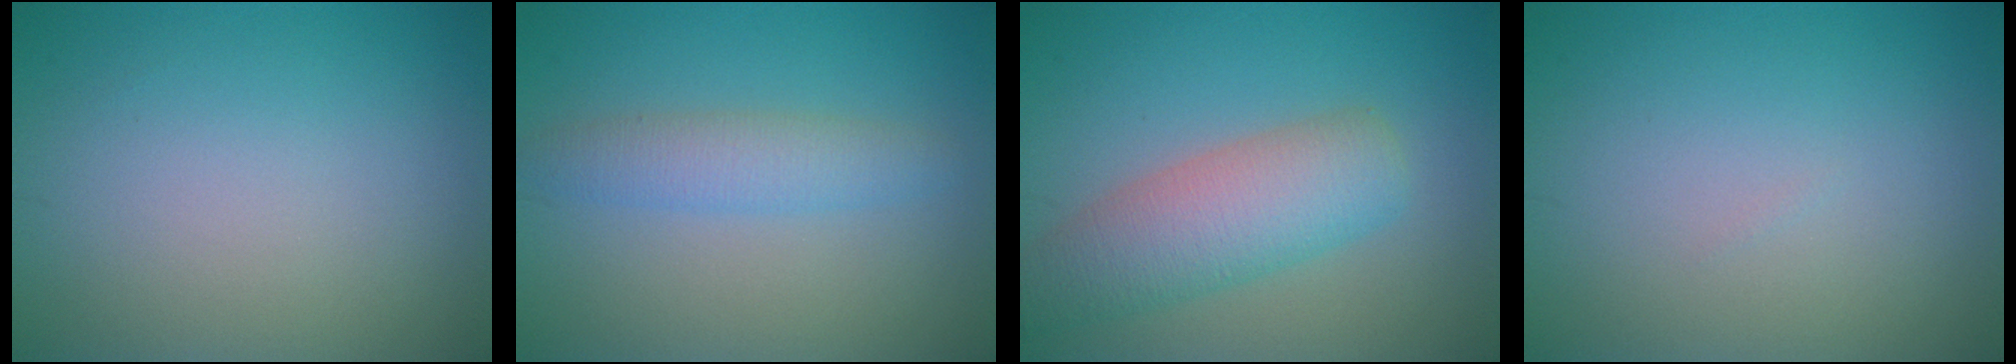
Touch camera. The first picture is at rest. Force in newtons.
{"total": 2.7, "press": 2.7, "slide": 0.1}
{"total": 5.9, "press": 5.9, "slide": 0.2}
{"total": 0.0}